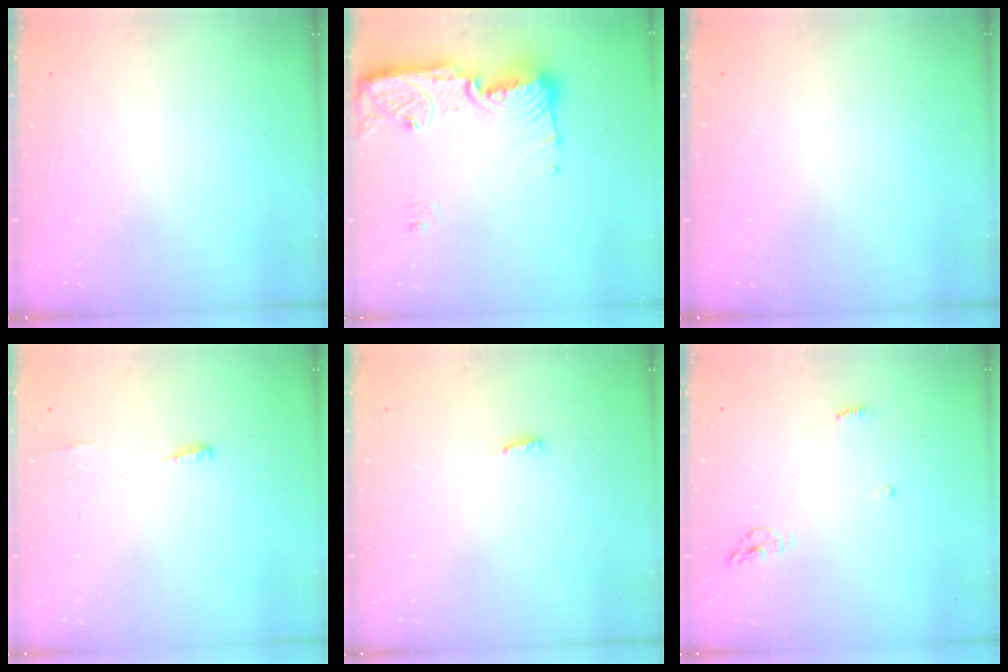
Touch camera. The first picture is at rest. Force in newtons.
{"total": 15.8, "press": 15.7, "slide": 1.4}
{"total": 0.0}
{"total": 3.7, "press": 3.5, "slide": 1.2}
{"total": 4.3, "press": 4.1, "slide": 1.3}
{"total": 4.7, "press": 4.7, "slide": 0.2}